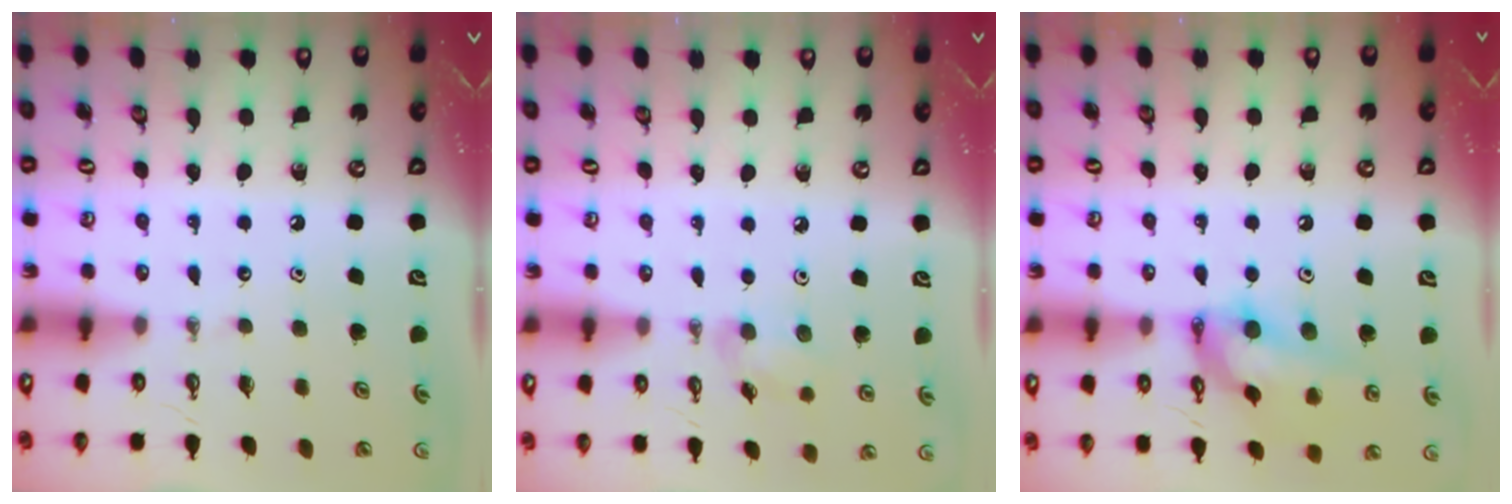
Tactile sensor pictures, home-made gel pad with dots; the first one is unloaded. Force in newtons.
{"total": 7.4, "press": 7.3, "slide": 1.5}
{"total": 14.3, "press": 14.2, "slide": 1.8}